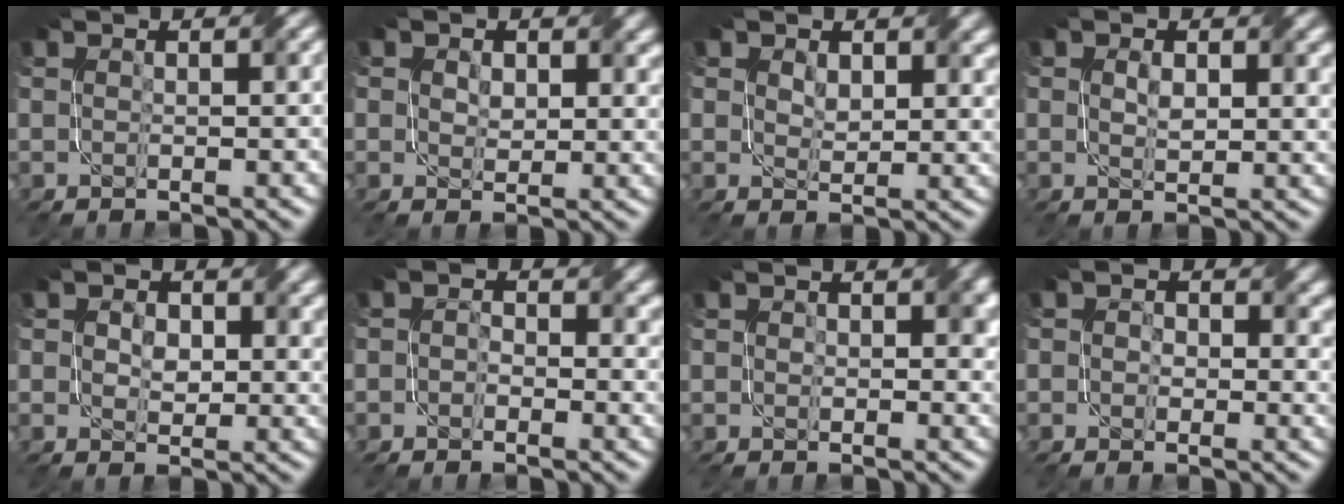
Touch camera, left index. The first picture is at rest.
{"total": 3.2, "force": [1.3, 2.3, 1.8], "torque": [-0.035, -0.003, 0.017]}
{"total": 3.3, "force": [1.5, 2.2, 2.0], "torque": [-0.042, -0.006, 0.027]}
{"total": 2.6, "force": [0.7, 1.5, 2.0], "torque": [-0.036, -0.002, 0.015]}
{"total": 3.7, "force": [0.9, 2.7, 2.4], "torque": [-0.041, -0.007, 0.012]}
{"total": 2.8, "force": [0.2, 2.2, 1.8], "torque": [-0.016, 0.005, -0.015]}
{"total": 2.3, "force": [0.7, 1.6, 1.6], "torque": [-0.022, -0.003, 0.008]}
{"total": 3.9, "force": [1.1, 3.0, 2.3], "torque": [-0.027, 0.004, 0.001]}